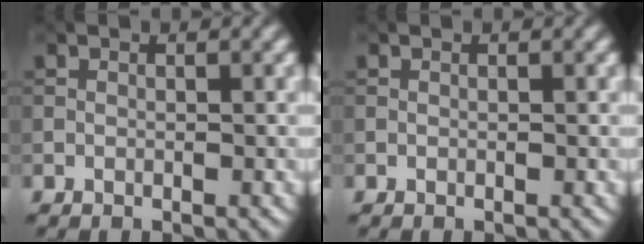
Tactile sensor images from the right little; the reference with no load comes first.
{"total": 0.0}